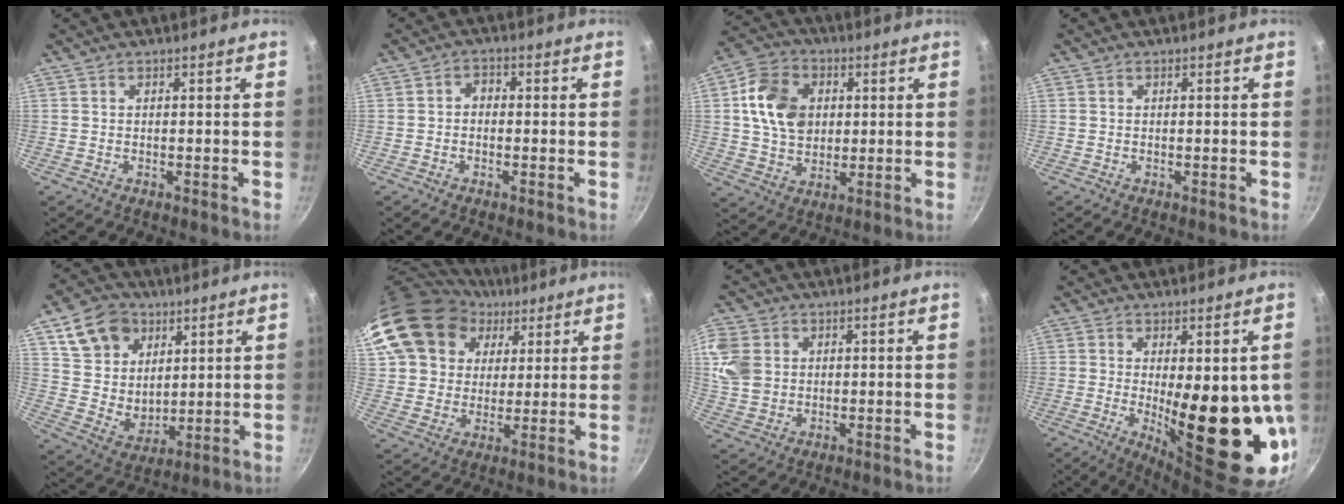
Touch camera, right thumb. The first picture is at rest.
{"total": 2.3, "force": [-0.4, 1.8, 1.4], "torque": [-0.016, 0.012, -0.010]}
{"total": 13.2, "force": [2.5, 10.2, 8.0], "torque": [-0.118, 0.005, 0.038]}
{"total": 0.0}
{"total": 14.7, "force": [6.8, 11.3, 6.4], "torque": [-0.081, -0.025, 0.133]}
{"total": 19.5, "force": [9.3, 15.2, 7.8], "torque": [-0.138, 0.006, 0.170]}
{"total": 9.6, "force": [2.1, 8.0, 4.9], "torque": [-0.091, -0.005, 0.040]}
{"total": 19.2, "force": [-1.4, 6.5, 18.0], "torque": [-0.216, -0.040, -0.002]}